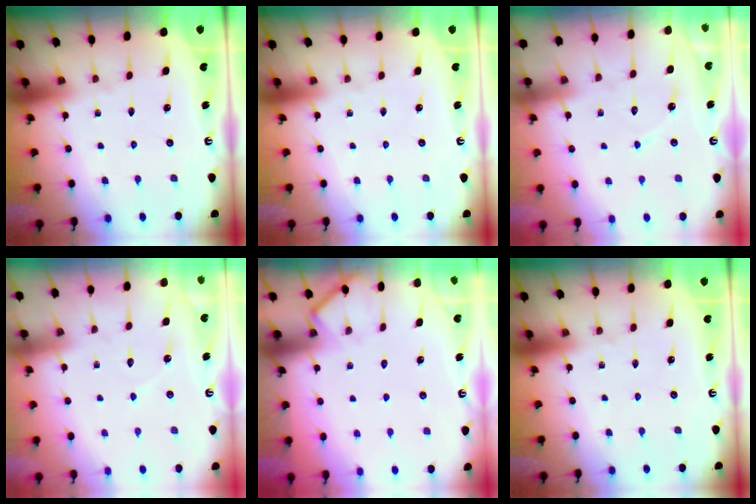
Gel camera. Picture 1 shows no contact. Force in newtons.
{"total": 0.0}
{"total": 4.7, "press": 4.7, "slide": 0.5}
{"total": 4.5, "press": 4.5, "slide": 0.4}
{"total": 4.9, "press": 4.9, "slide": 0.5}
{"total": 0.0}